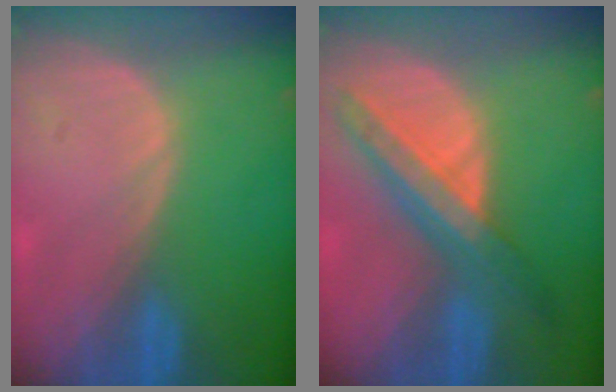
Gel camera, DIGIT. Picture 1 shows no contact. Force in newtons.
{"total": 8.7, "press": 7.6, "slide": 4.2}